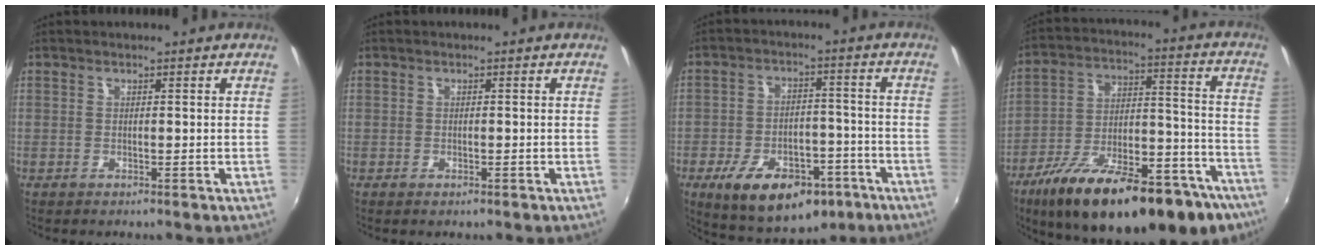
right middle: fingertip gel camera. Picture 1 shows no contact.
{"total": 0.6, "force": [-0.4, 0.3, 0.3], "torque": [-0.005, -0.004, -0.008]}
{"total": 16.8, "force": [-9.4, 9.2, 10.4], "torque": [-0.199, 0.001, -0.128]}
{"total": 31.3, "force": [-20.8, 11.8, 20.2], "torque": [-0.299, -0.006, -0.291]}